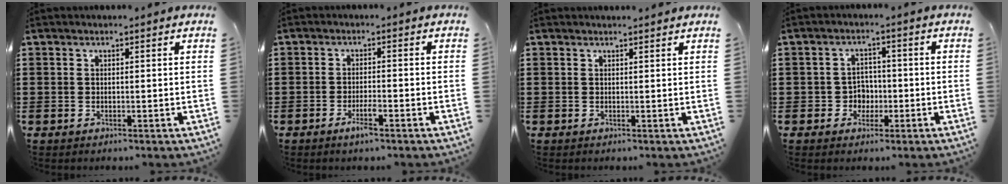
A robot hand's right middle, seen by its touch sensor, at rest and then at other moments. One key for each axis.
{"total": 2.9, "fx": -1.7, "fy": 0.4, "fz": 2.3, "tx": -0.053, "ty": -0.005, "tz": -0.035}
{"total": 0.7, "fx": 0.7, "fy": -0.1, "fz": 0.1, "tx": -0.003, "ty": -0.003, "tz": 0.014}
{"total": 3.2, "fx": -1.0, "fy": 2.9, "fz": 1.1, "tx": -0.029, "ty": 0.006, "tz": -0.024}